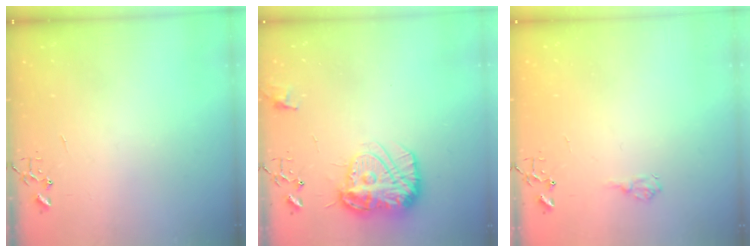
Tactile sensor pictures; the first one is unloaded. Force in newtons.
{"total": 15.6, "press": 15.5, "slide": 1.6}
{"total": 6.8, "press": 6.8, "slide": 0.9}